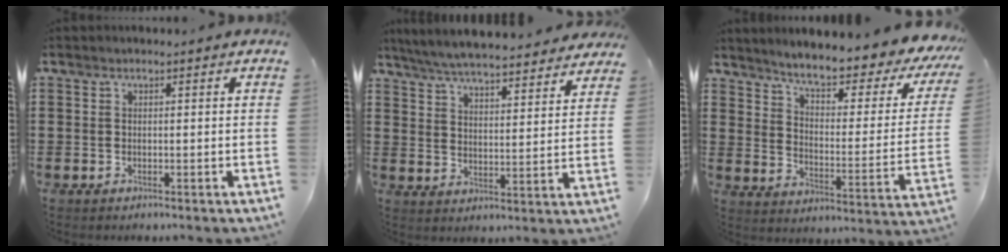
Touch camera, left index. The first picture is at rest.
{"total": 6.1, "force": [5.9, -0.1, 1.5], "torque": [-0.055, -0.037, 0.103]}
{"total": 6.4, "force": [5.3, 0.2, 3.5], "torque": [-0.083, -0.043, 0.081]}